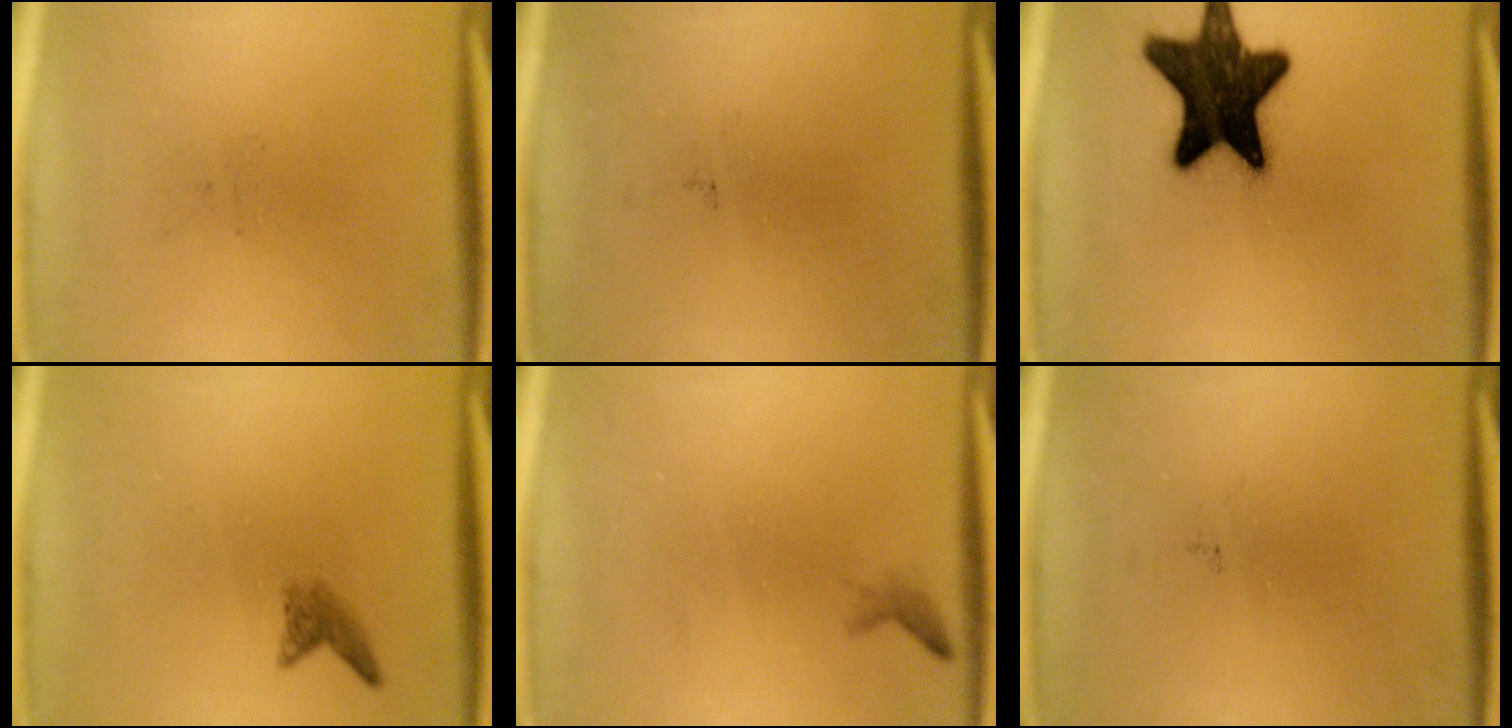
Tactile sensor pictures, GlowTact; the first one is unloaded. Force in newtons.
{"total": 0.0}
{"total": 17.9}
{"total": 1.5}
{"total": 0.7}
{"total": 0.0}